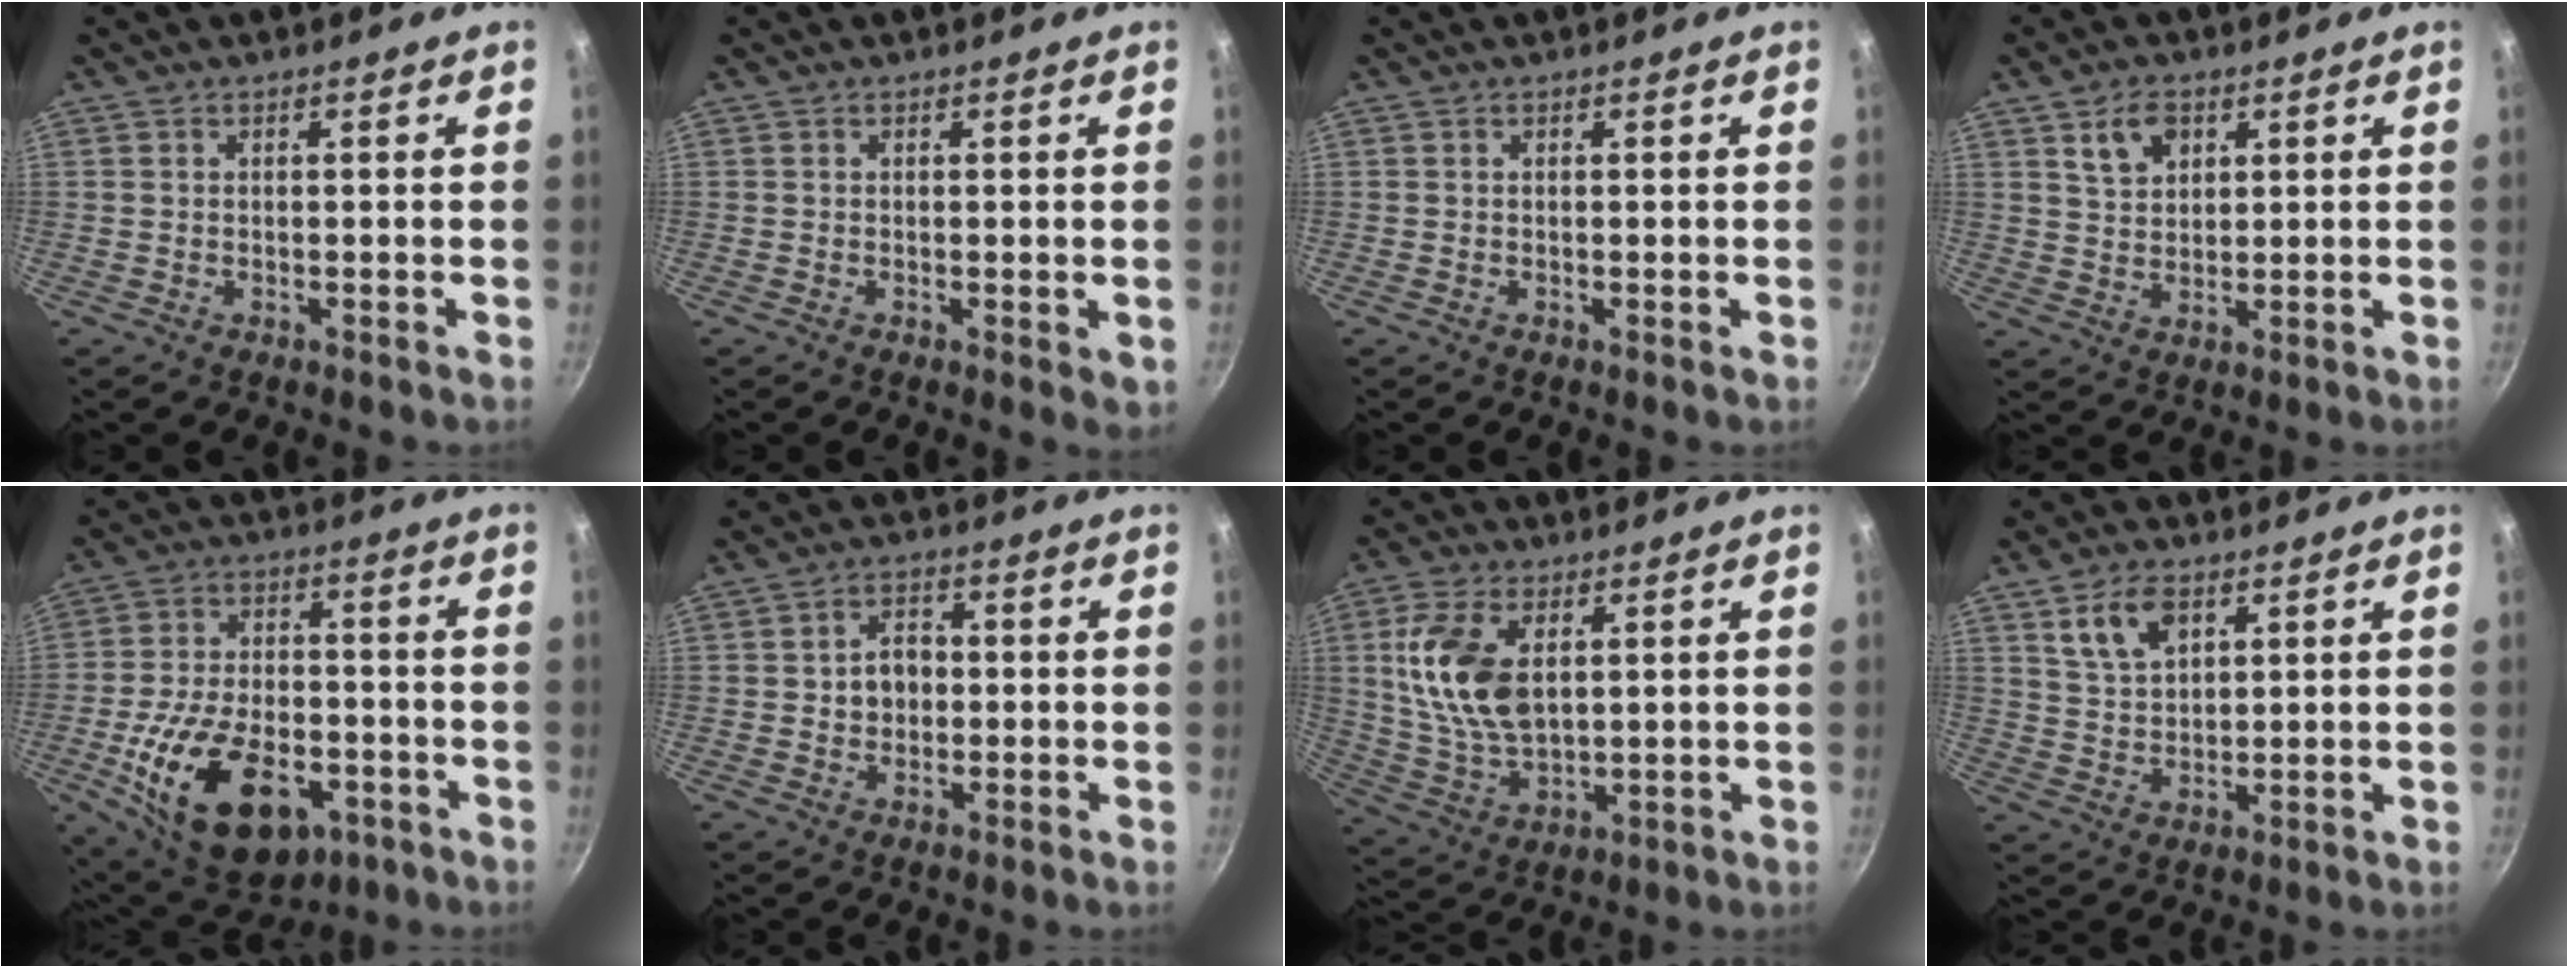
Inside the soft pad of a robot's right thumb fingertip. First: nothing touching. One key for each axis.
{"total": 2.0, "fx": -0.2, "fy": 0.7, "fz": 1.9, "tx": -0.025, "ty": -0.008, "tz": -0.003}
{"total": 0.0}
{"total": 6.1, "fx": 2.9, "fy": 4.1, "fz": 3.4, "tx": -0.041, "ty": -0.008, "tz": 0.057}
{"total": 21.7, "fx": -7.8, "fy": 12.7, "fz": 15.7, "tx": -0.250, "ty": 0.025, "tz": -0.116}
{"total": 5.1, "fx": -0.1, "fy": 4.1, "fz": 3.0, "tx": -0.021, "ty": 0.009, "tz": -0.004}
{"total": 13.9, "fx": 3.3, "fy": 7.9, "fz": 10.9, "tx": -0.202, "ty": -0.015, "tz": 0.072}
{"total": 7.6, "fx": 3.8, "fy": 4.5, "fz": 4.8, "tx": -0.073, "ty": -0.013, "tz": 0.077}